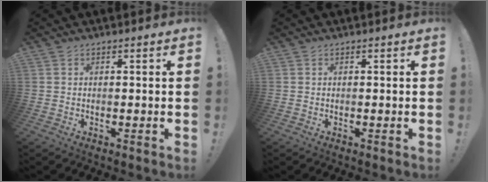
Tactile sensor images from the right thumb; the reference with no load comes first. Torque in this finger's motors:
{"motor_torque": [0.00, 0.00, -0.16, 0.16, 0.00]}